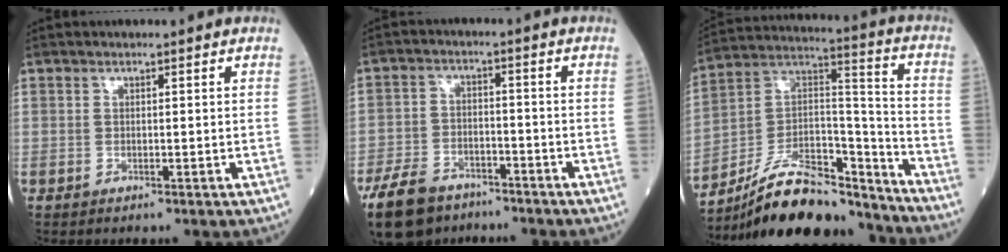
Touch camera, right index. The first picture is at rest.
{"total": 10.1, "force": [-7.6, 5.5, 3.9], "torque": [-0.087, -0.006, -0.132]}
{"total": 20.3, "force": [-17.9, 5.0, 8.2], "torque": [-0.157, 0.031, -0.307]}